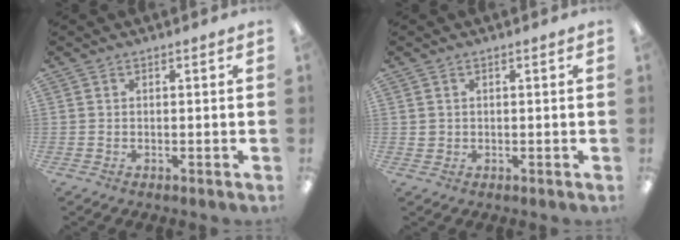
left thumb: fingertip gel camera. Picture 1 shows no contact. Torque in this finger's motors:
{"motor_torque": [-0.22, 0.08, -0.31, 0.30, 0.00]}